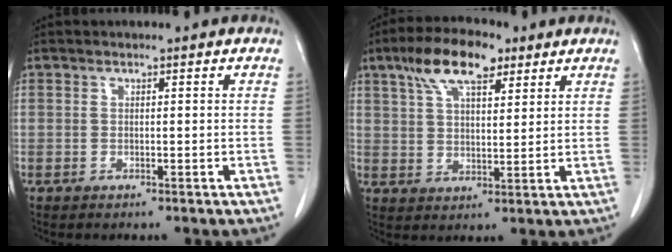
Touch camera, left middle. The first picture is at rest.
{"total": 10.0, "force": [6.0, 3.6, 7.0], "torque": [-0.134, 0.019, 0.109]}